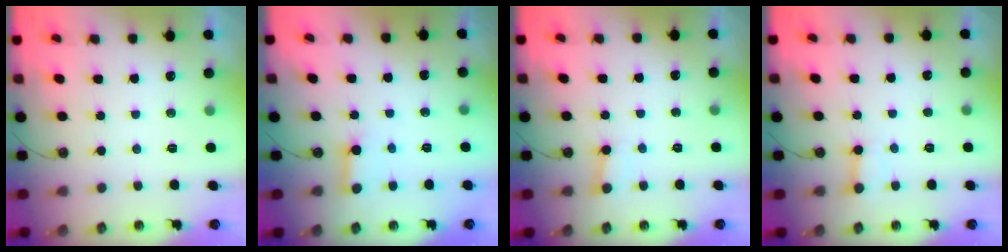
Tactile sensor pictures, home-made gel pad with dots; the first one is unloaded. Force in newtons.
{"total": 3.9, "press": 3.9, "slide": 0.5}
{"total": 2.5, "press": 2.5, "slide": 0.2}
{"total": 2.5, "press": 2.4, "slide": 0.4}